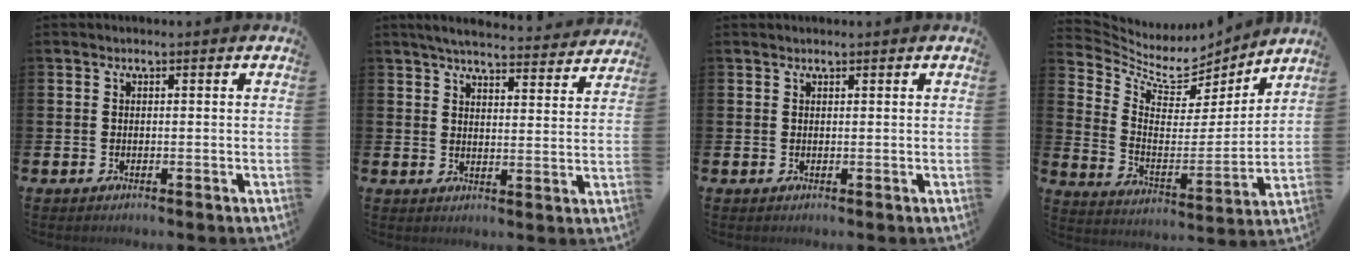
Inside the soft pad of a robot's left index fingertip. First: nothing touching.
{"total": 5.4, "force": [5.3, 0.4, 1.2], "torque": [-0.037, -0.035, 0.091]}
{"total": 0.6, "force": [0.6, 0.0, 0.0], "torque": [0.013, -0.004, 0.008]}
{"total": 7.7, "force": [6.8, 3.2, 1.9], "torque": [-0.072, -0.056, 0.114]}